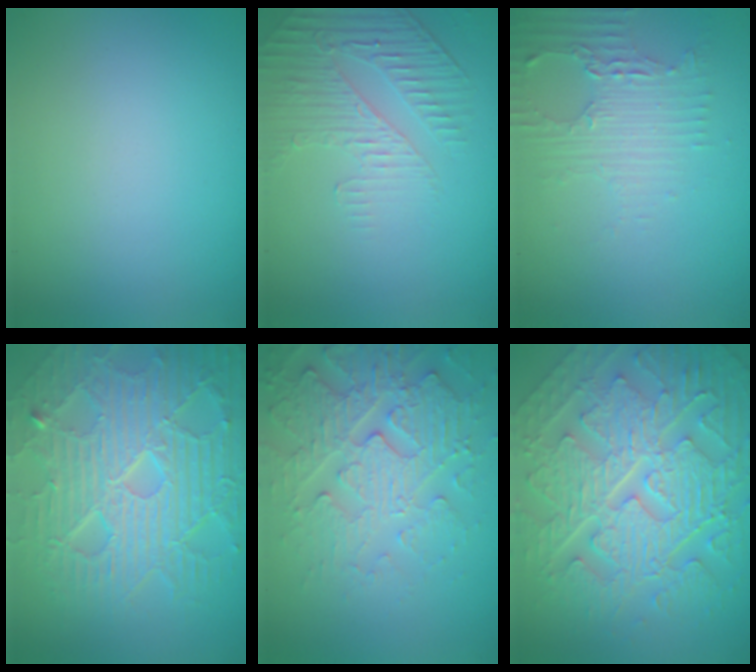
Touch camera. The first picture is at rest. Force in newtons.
{"total": 2.2, "press": 1.7, "slide": 1.4}
{"total": 3.0, "press": 2.5, "slide": 1.7}
{"total": 10.3, "press": 6.6, "slide": 7.9}
{"total": 4.8, "press": 4.7, "slide": 1.2}
{"total": 11.0, "press": 7.5, "slide": 8.0}